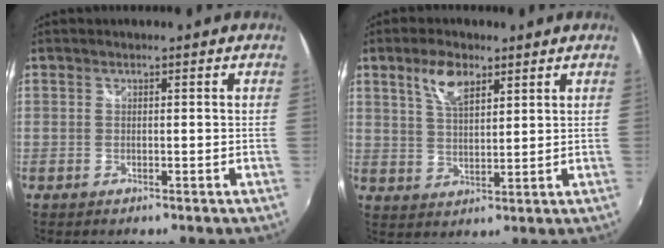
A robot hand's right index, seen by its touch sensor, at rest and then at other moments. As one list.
[{"total": 6.5, "force": [3.8, 2.9, 4.5], "torque": [-0.084, 0.009, 0.071]}]